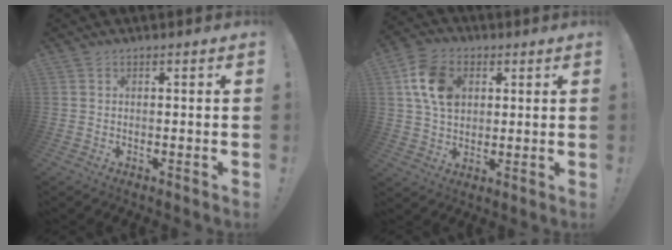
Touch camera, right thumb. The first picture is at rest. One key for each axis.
{"total": 13.6, "fx": 4.2, "fy": 10.3, "fz": 7.8, "tx": -0.131, "ty": 0.005, "tz": 0.085}